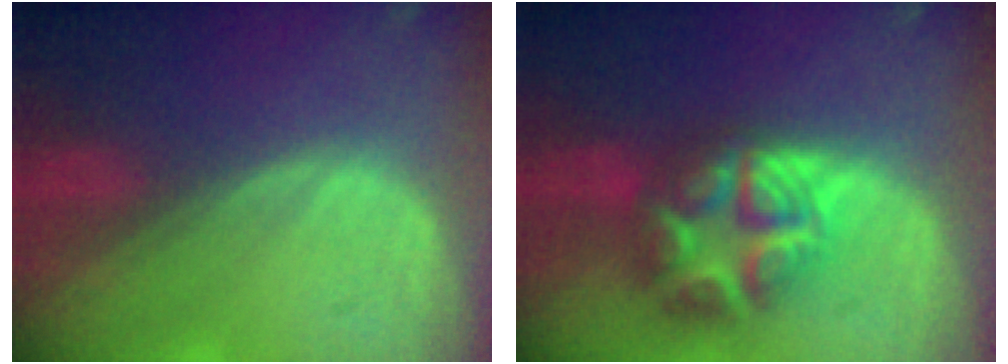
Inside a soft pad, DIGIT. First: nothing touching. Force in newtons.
{"total": 8.8, "press": 8.8, "slide": 0.6}